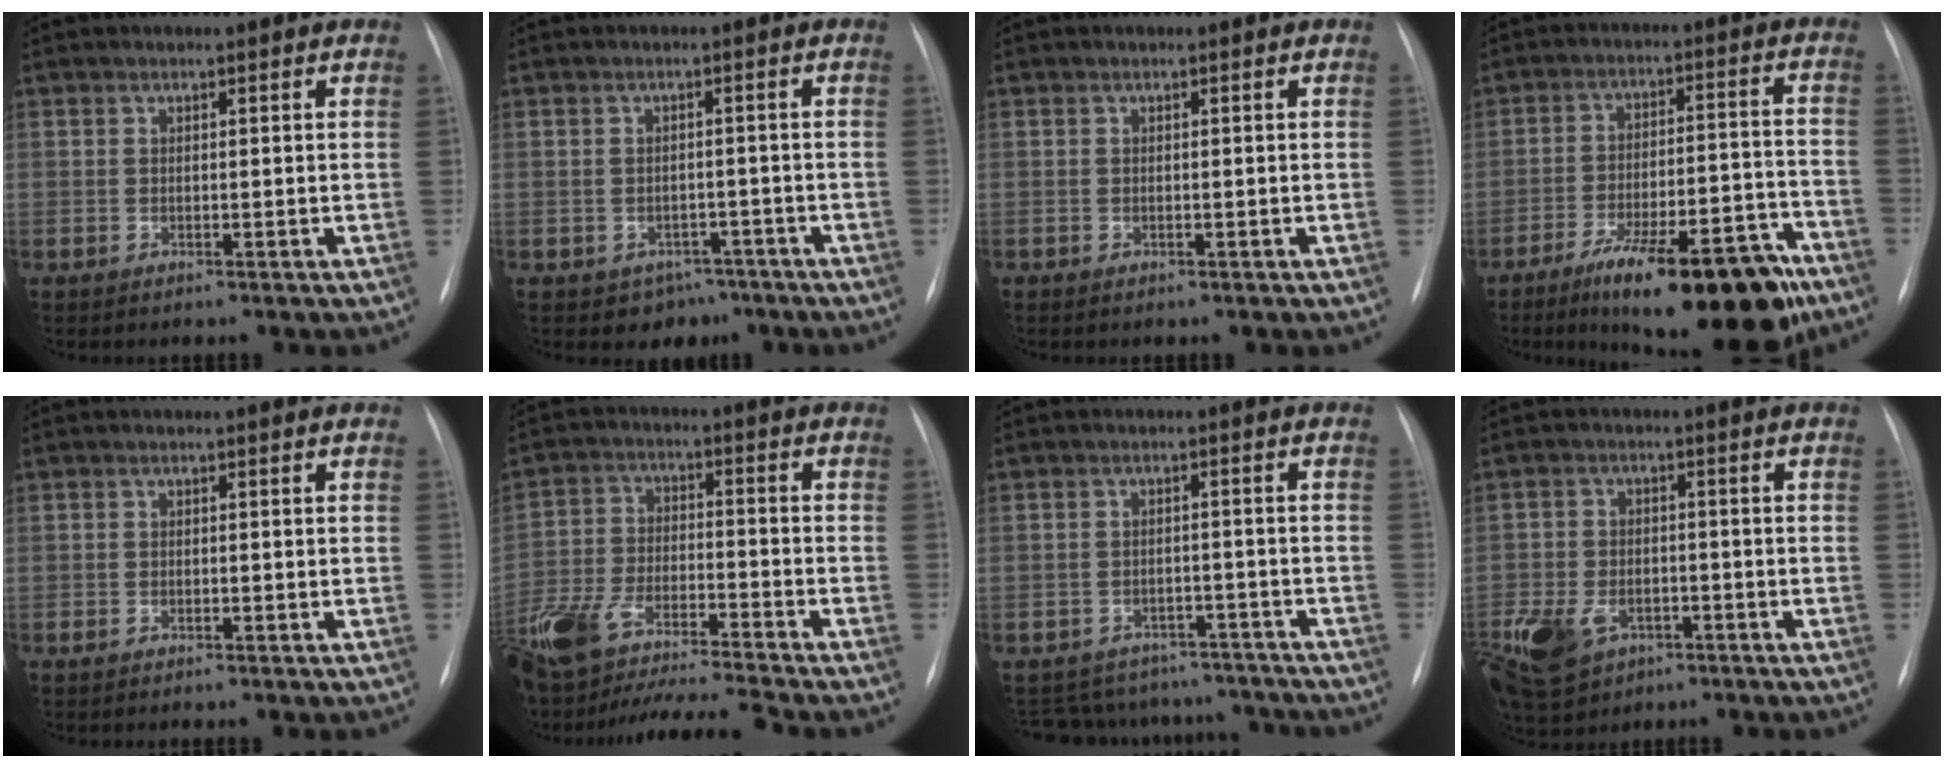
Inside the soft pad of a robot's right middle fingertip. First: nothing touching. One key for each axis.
{"total": 4.0, "fx": -2.7, "fy": 2.9, "fz": 0.8, "tx": -0.003, "ty": 0.012, "tz": -0.028}
{"total": 0.0}
{"total": 19.1, "fx": -13.3, "fy": 4.3, "fz": 13.0, "tx": -0.149, "ty": 0.022, "tz": -0.204}
{"total": 0.6, "fx": -0.5, "fy": 0.1, "fz": 0.3, "tx": -0.010, "ty": -0.001, "tz": -0.009}
{"total": 17.8, "fx": -15.5, "fy": 1.3, "fz": 8.6, "tx": -0.194, "ty": -0.007, "tz": -0.273}
{"total": 13.8, "fx": -12.6, "fy": 5.3, "fz": 1.9, "tx": -0.037, "ty": 0.024, "tz": -0.153}
{"total": 14.6, "fx": -7.0, "fy": 10.5, "fz": 7.5, "tx": -0.203, "ty": -0.002, "tz": -0.107}